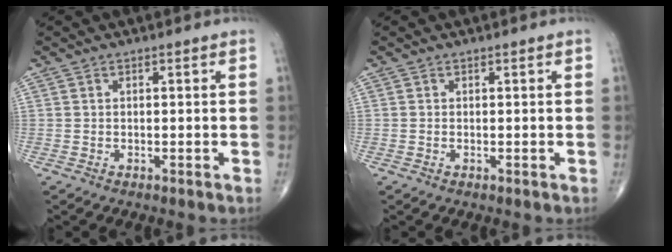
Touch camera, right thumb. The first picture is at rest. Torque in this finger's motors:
{"motor_torque": [-0.21, -0.11, 0.06, 0.06, -0.03]}